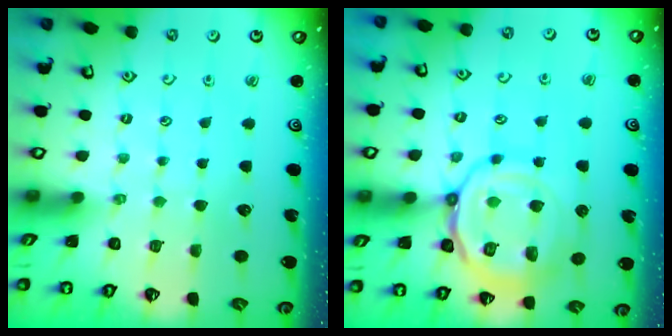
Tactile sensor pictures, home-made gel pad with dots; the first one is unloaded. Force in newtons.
{"total": 17.5, "press": 17.4, "slide": 1.6}